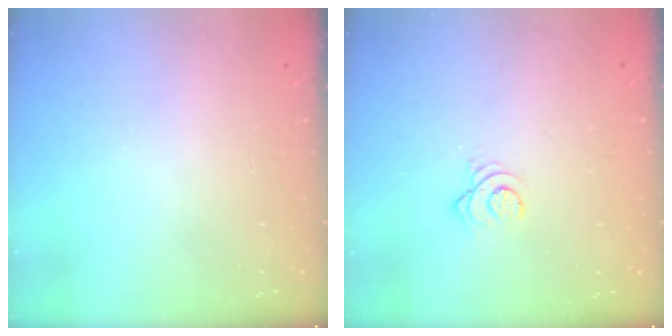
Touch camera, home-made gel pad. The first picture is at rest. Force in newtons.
{"total": 3.0, "press": 3.0, "slide": 0.3}